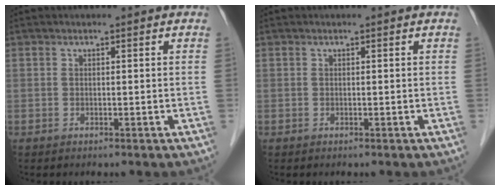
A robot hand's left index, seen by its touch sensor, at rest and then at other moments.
{"total": 0.0}